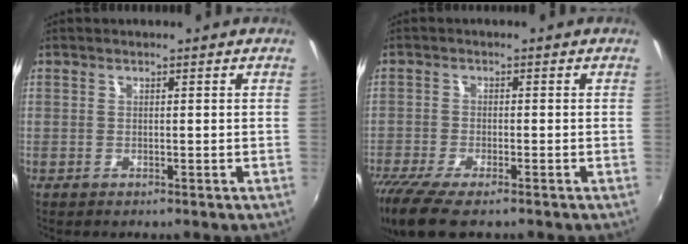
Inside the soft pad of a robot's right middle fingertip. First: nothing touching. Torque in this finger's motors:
{"motor_torque": [1.12, -1.02, 0.23, 0.08]}